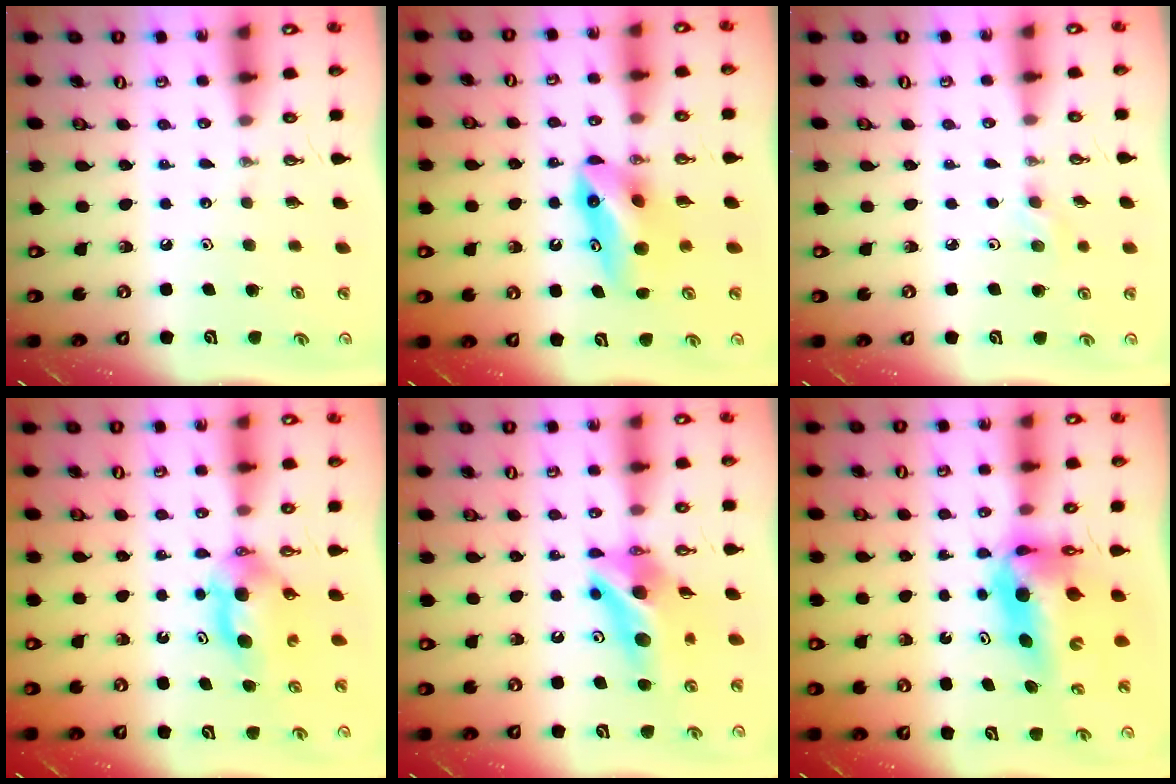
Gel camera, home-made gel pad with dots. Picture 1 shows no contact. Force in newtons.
{"total": 9.3, "press": 8.4, "slide": 4.0}
{"total": 2.6, "press": 2.5, "slide": 0.8}
{"total": 6.2, "press": 5.6, "slide": 2.7}
{"total": 11.8, "press": 11.8, "slide": 1.2}
{"total": 9.7, "press": 9.5, "slide": 1.7}